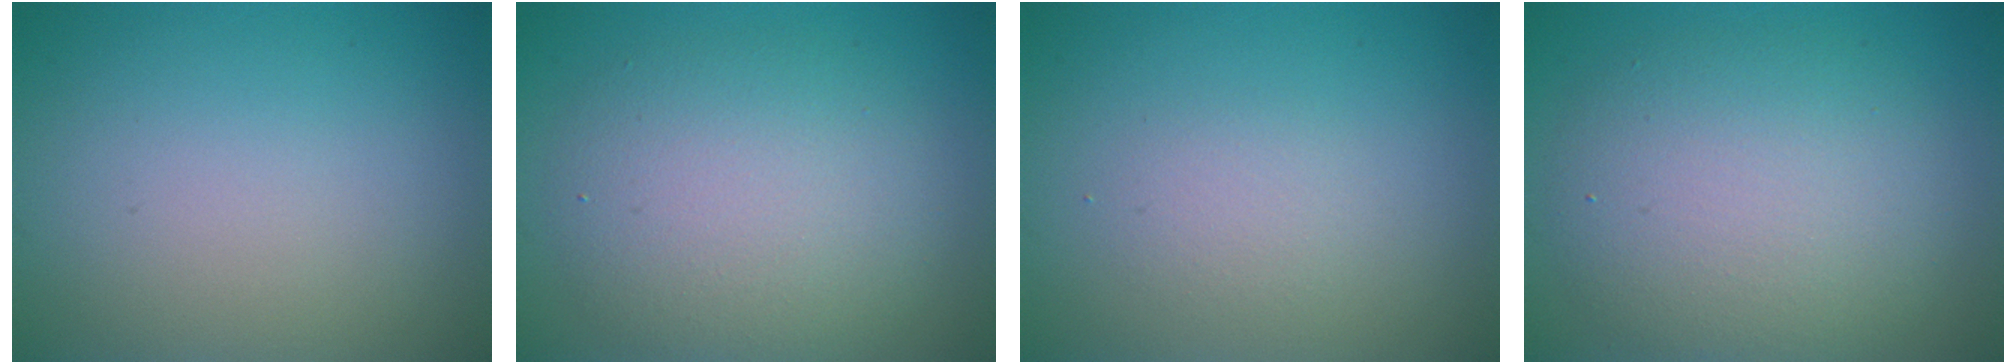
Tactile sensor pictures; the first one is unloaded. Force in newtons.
{"total": 5.9, "press": 5.8, "slide": 0.4}
{"total": 1.3, "press": 1.3, "slide": 0.0}
{"total": 6.8, "press": 6.8, "slide": 0.3}